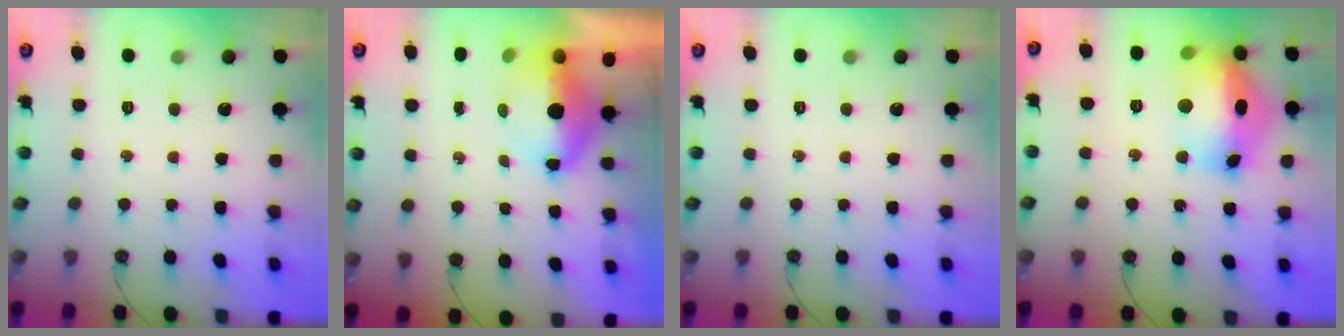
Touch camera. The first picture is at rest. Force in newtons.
{"total": 7.0, "press": 6.9, "slide": 1.2}
{"total": 0.0}
{"total": 19.3, "press": 19.2, "slide": 1.9}